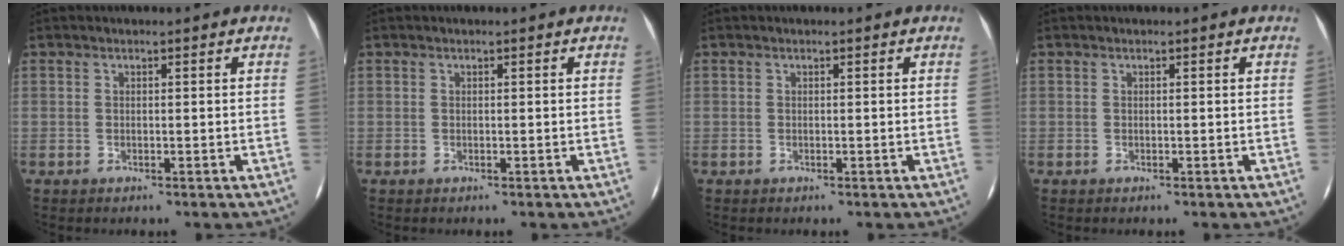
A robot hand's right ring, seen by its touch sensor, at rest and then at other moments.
{"total": 0.0}
{"total": 0.0}
{"total": 0.0}